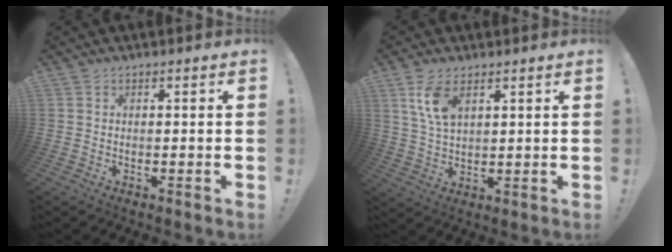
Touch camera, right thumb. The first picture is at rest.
{"total": 8.3, "force": [4.2, 4.2, 5.8], "torque": [-0.102, -0.016, 0.075]}